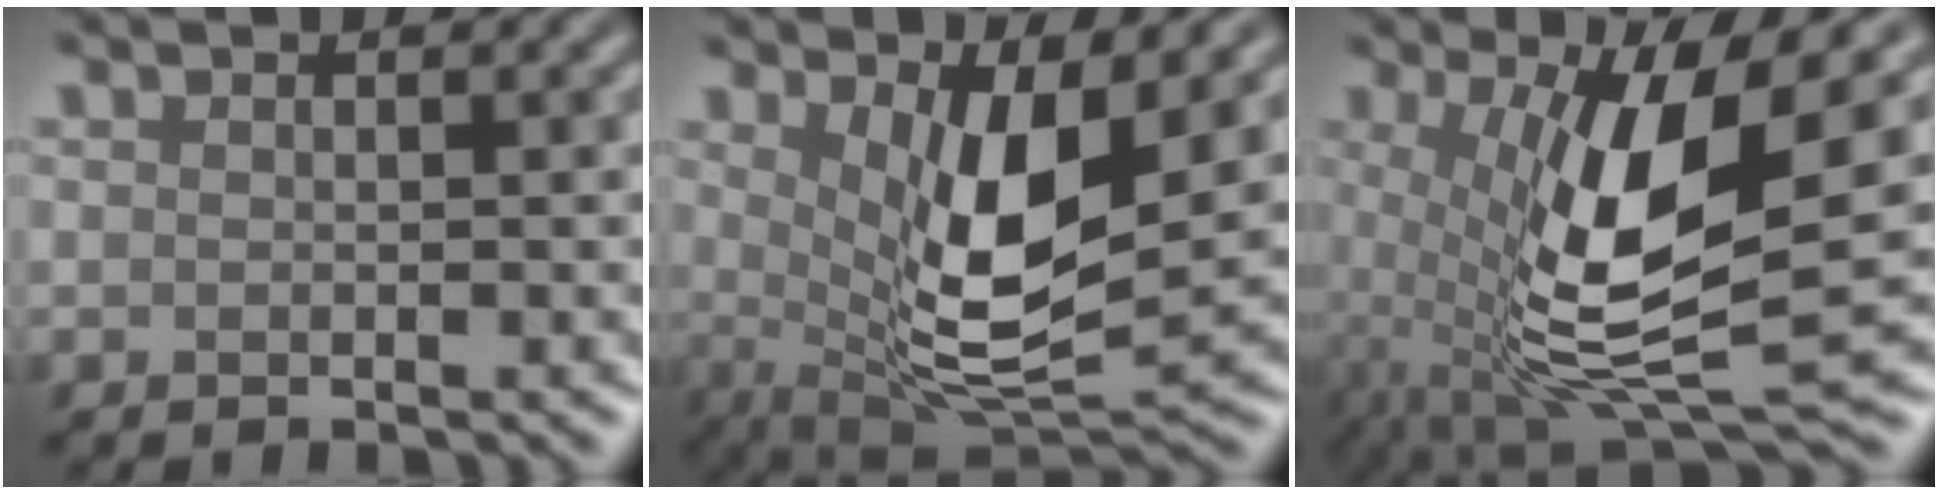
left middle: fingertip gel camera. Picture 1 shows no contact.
{"total": 8.4, "force": [2.0, 2.9, 7.6], "torque": [-0.137, -0.022, 0.038]}
{"total": 12.0, "force": [0.6, 3.6, 11.5], "torque": [-0.213, -0.018, 0.011]}